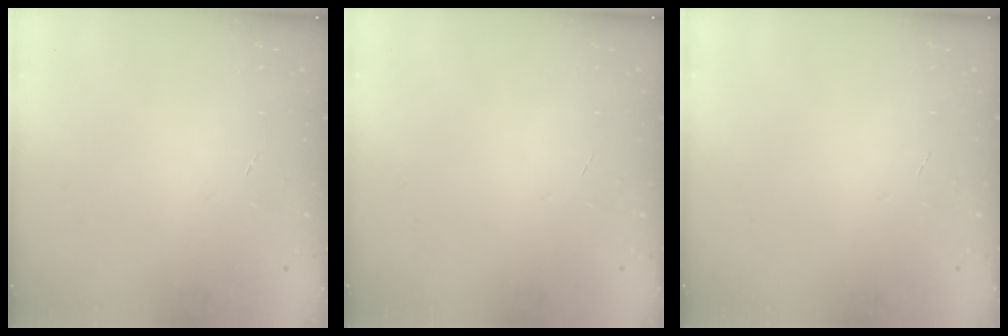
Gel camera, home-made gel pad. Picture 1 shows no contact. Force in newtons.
{"total": 0.0}
{"total": 0.0}